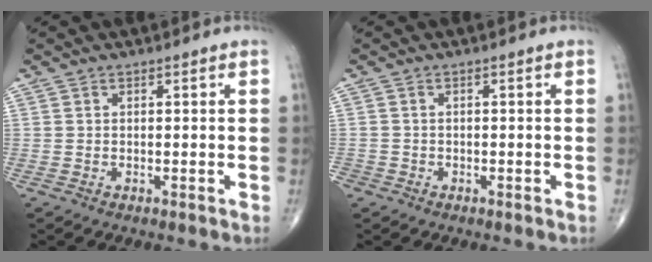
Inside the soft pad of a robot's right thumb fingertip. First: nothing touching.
{"total": 1.7, "force": [-1.0, 1.3, 0.2], "torque": [-0.002, 0.005, -0.023]}